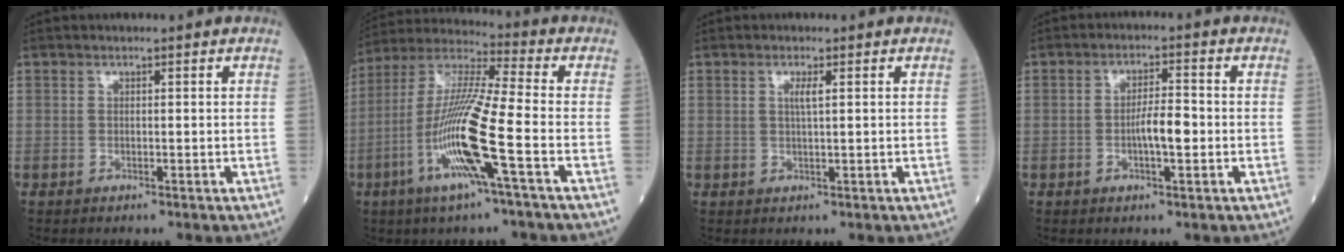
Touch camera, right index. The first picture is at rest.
{"total": 14.9, "force": [-5.0, -0.5, 14.0], "torque": [-0.292, -0.009, -0.104]}
{"total": 1.6, "force": [0.5, 0.0, 1.5], "torque": [-0.033, -0.001, 0.008]}
{"total": 4.2, "force": [-0.9, 0.8, 4.1], "torque": [-0.073, 0.003, -0.015]}